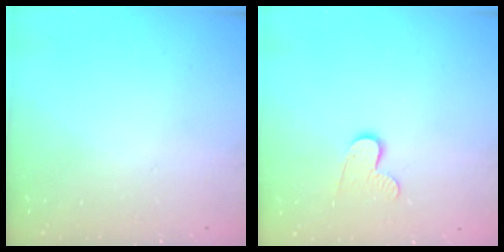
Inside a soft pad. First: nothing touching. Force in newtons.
{"total": 7.4, "press": 7.4, "slide": 0.3}